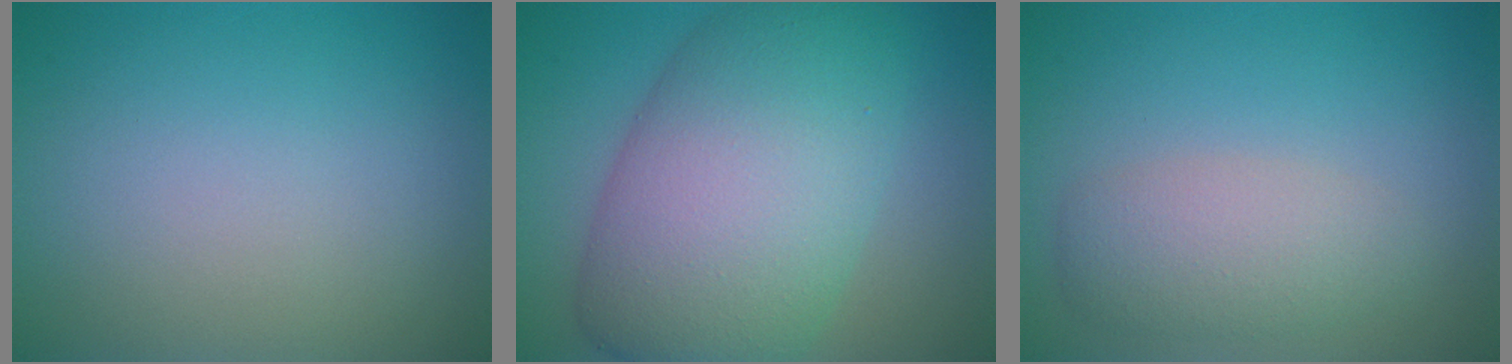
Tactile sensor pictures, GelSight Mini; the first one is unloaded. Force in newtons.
{"total": 12.0, "press": 12.0, "slide": 0.2}
{"total": 3.3, "press": 3.3, "slide": 0.1}